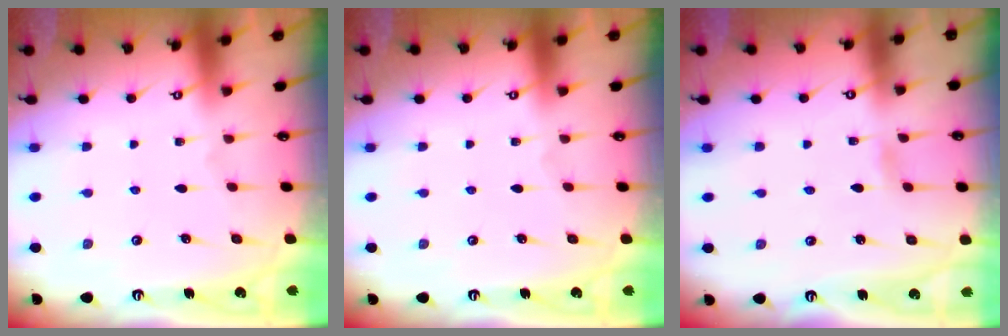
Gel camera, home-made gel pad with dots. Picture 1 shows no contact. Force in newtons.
{"total": 0.0}
{"total": 1.2, "press": 1.1, "slide": 0.2}